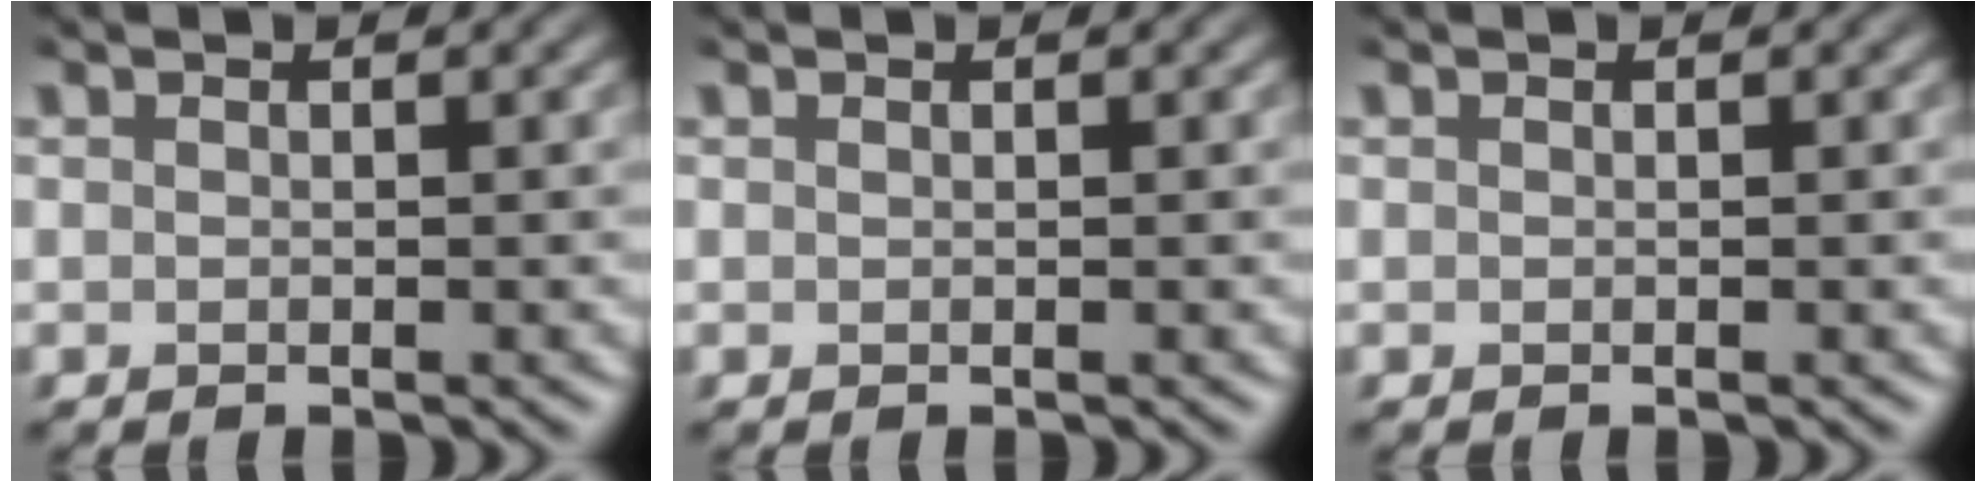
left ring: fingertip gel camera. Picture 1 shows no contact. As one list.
[{"total": 0.0}, {"total": 0.0}]